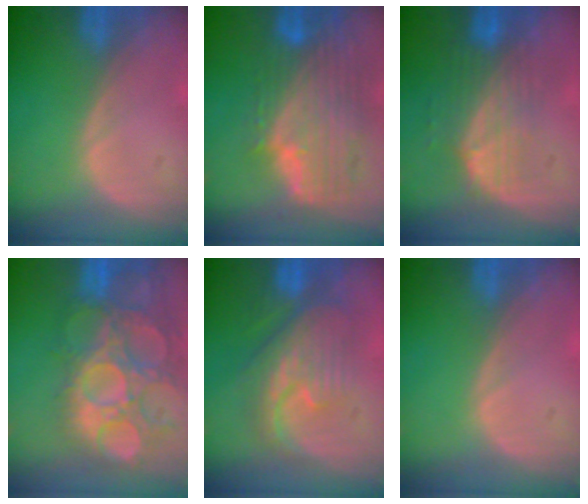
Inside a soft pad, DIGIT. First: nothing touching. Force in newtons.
{"total": 11.6, "press": 9.9, "slide": 6.1}
{"total": 7.7, "press": 6.9, "slide": 3.5}
{"total": 15.1, "press": 12.7, "slide": 8.3}
{"total": 8.2, "press": 8.2, "slide": 0.6}
{"total": 0.0}